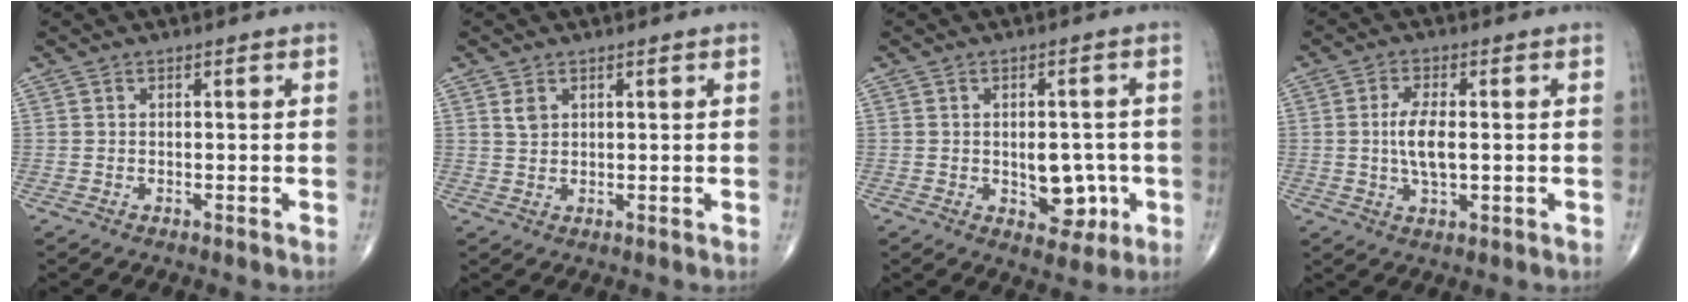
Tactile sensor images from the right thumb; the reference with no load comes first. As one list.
[{"total": 2.0, "force": [1.0, 1.3, 1.1], "torque": [-0.017, -0.003, 0.023]}, {"total": 7.4, "force": [-1.4, 4.7, 5.5], "torque": [-0.037, 0.005, -0.010]}, {"total": 6.3, "force": [0.0, 2.6, 5.8], "torque": [-0.115, -0.005, -0.004]}]